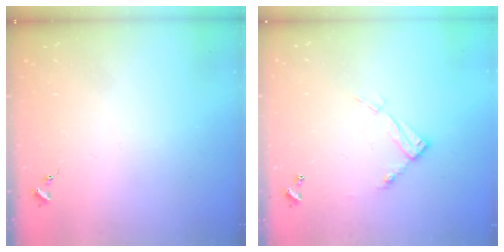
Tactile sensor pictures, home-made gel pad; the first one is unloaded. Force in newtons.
{"total": 10.4, "press": 10.3, "slide": 0.7}